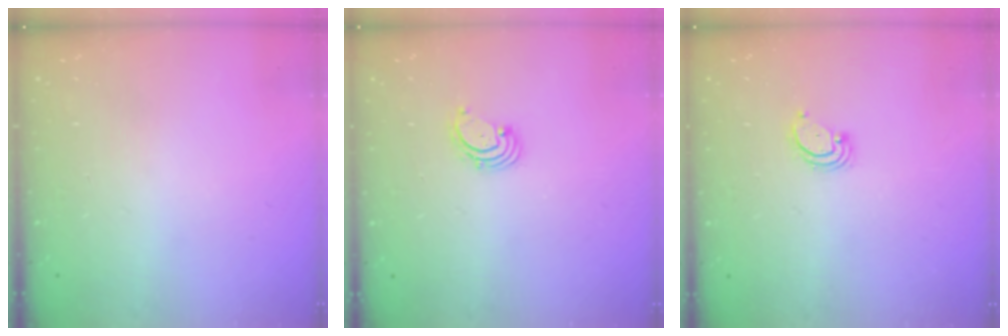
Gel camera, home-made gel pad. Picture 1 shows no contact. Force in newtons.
{"total": 1.6, "press": 1.6, "slide": 0.2}
{"total": 2.3, "press": 2.3, "slide": 0.2}